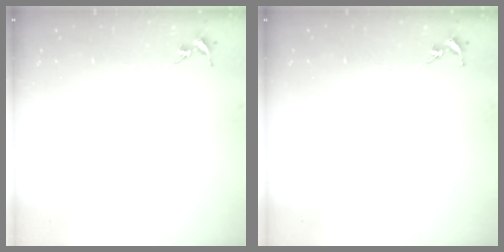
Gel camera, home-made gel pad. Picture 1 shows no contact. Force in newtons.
{"total": 0.0}